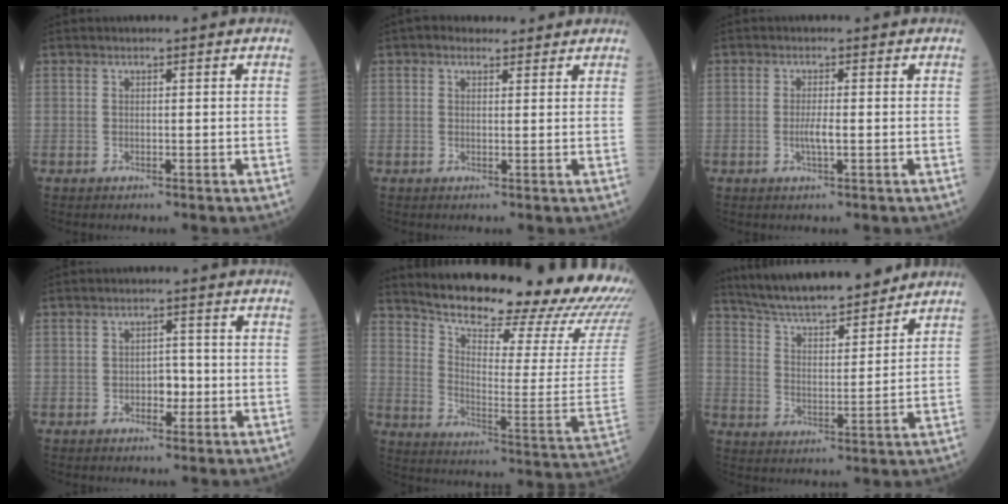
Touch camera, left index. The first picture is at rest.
{"total": 3.2, "force": [2.6, 1.6, 1.1], "torque": [-0.016, 0.022, 0.036]}
{"total": 1.9, "force": [-0.2, 0.1, 1.9], "torque": [-0.040, -0.003, -0.003]}
{"total": 2.4, "force": [-0.6, 1.4, 1.8], "torque": [-0.021, 0.006, -0.008]}
{"total": 26.9, "force": [24.8, 2.3, 10.1], "torque": [-0.166, -0.106, 0.320]}
{"total": 16.1, "force": [14.4, 2.4, 6.7], "torque": [-0.116, 0.010, 0.236]}